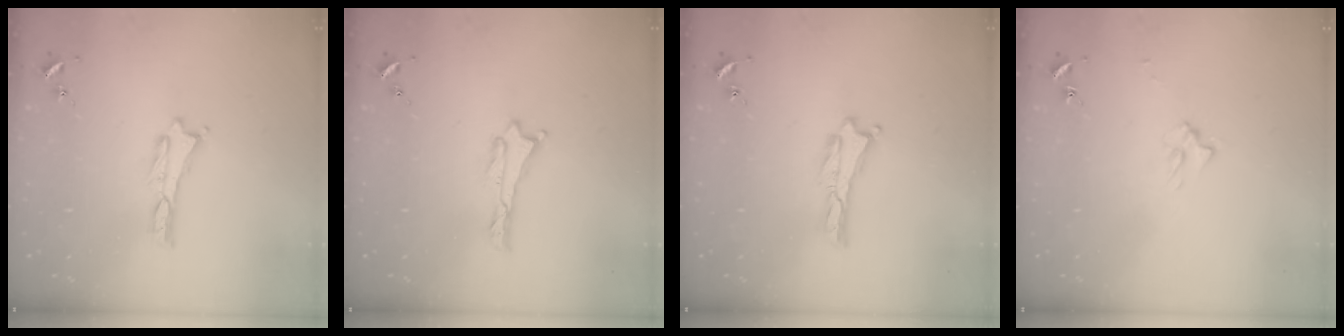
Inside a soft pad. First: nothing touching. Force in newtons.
{"total": 0.0}
{"total": 0.0}
{"total": 2.5, "press": 2.5, "slide": 0.4}